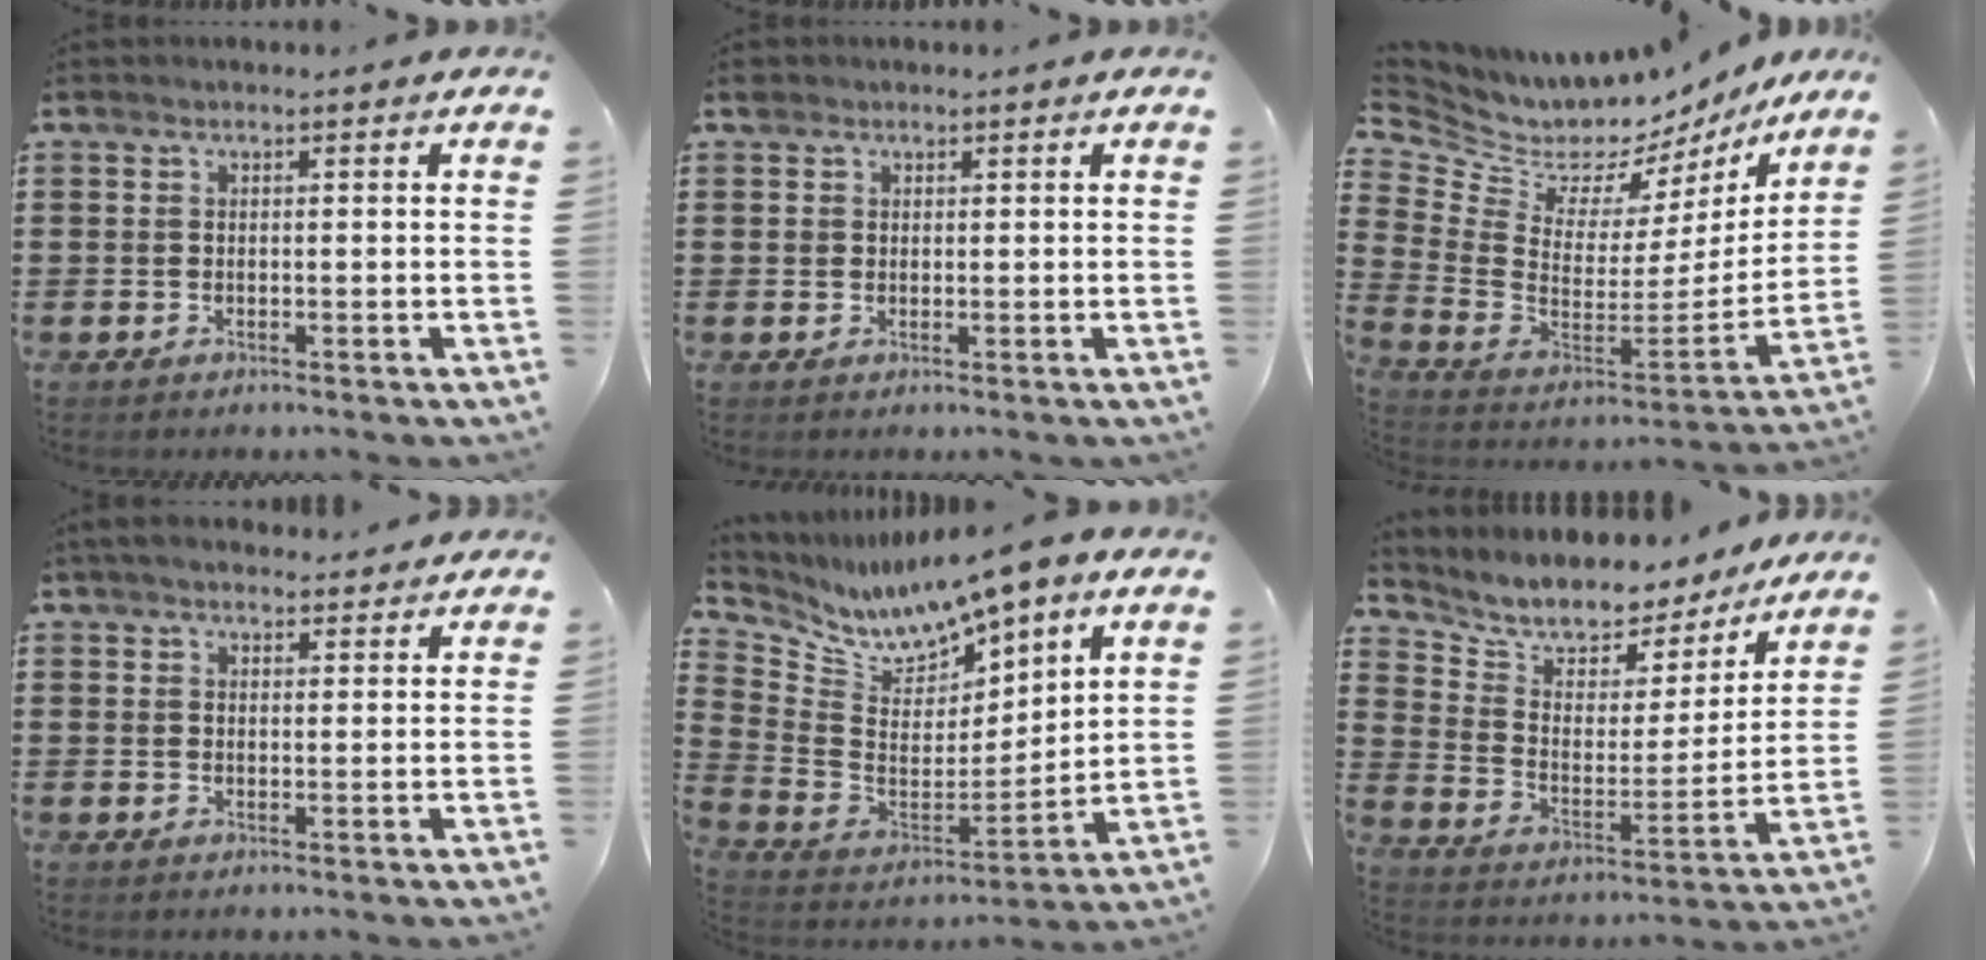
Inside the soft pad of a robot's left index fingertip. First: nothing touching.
{"total": 1.5, "force": [0.9, 1.1, 0.2], "torque": [-0.009, 0.006, 0.018]}
{"total": 6.0, "force": [5.3, 2.8, 0.0], "torque": [-0.046, -0.058, 0.091]}
{"total": 3.2, "force": [2.9, 0.9, 0.9], "torque": [-0.025, 0.001, 0.055]}
{"total": 9.2, "force": [8.5, 2.2, 2.6], "torque": [-0.095, -0.058, 0.149]}
{"total": 6.9, "force": [6.2, 2.8, 1.0], "torque": [-0.048, -0.051, 0.101]}